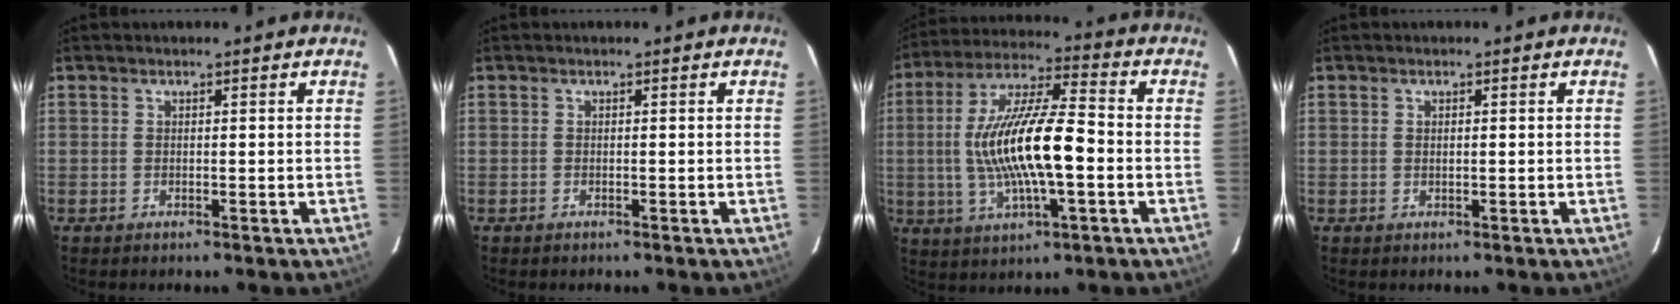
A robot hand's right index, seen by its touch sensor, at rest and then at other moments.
{"total": 0.0}
{"total": 16.9, "force": [-2.0, 4.2, 16.3], "torque": [-0.313, 0.006, -0.036]}
{"total": 0.6, "force": [0.1, 0.3, 0.5], "torque": [-0.009, 0.003, 0.004]}